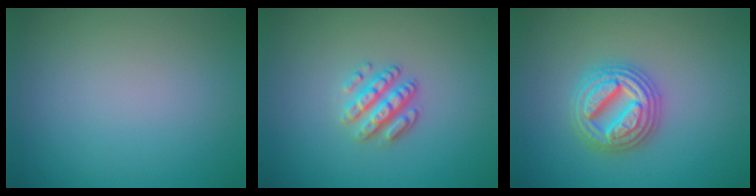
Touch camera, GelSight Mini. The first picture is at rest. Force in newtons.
{"total": 3.0, "press": 2.6, "slide": 1.5}
{"total": 4.9, "press": 4.8, "slide": 0.8}